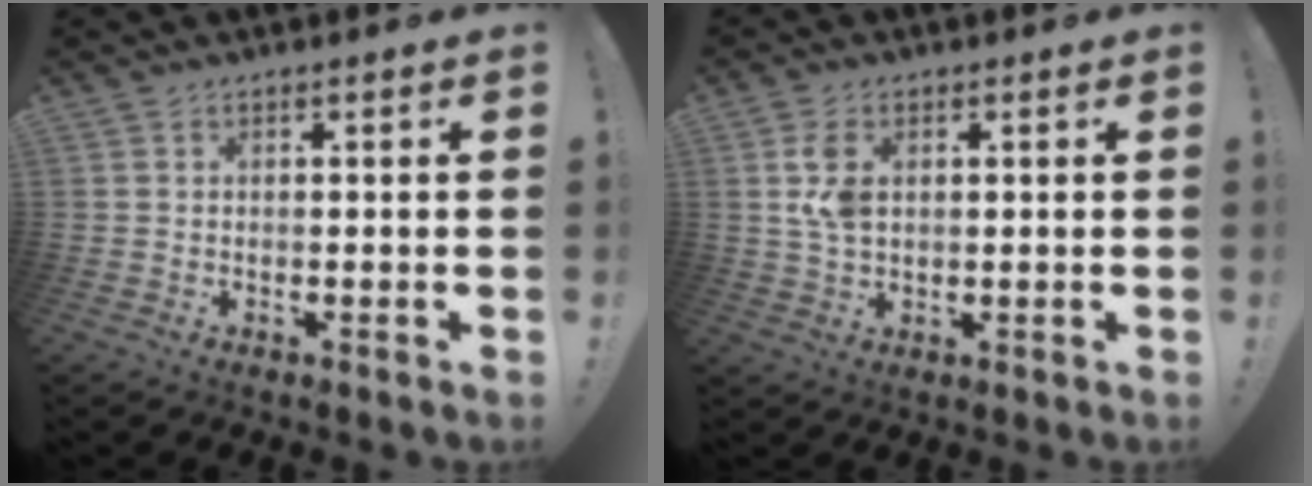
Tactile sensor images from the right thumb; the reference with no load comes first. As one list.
[{"total": 6.4, "force": [1.6, 4.0, 4.8], "torque": [-0.090, -0.003, 0.026]}]